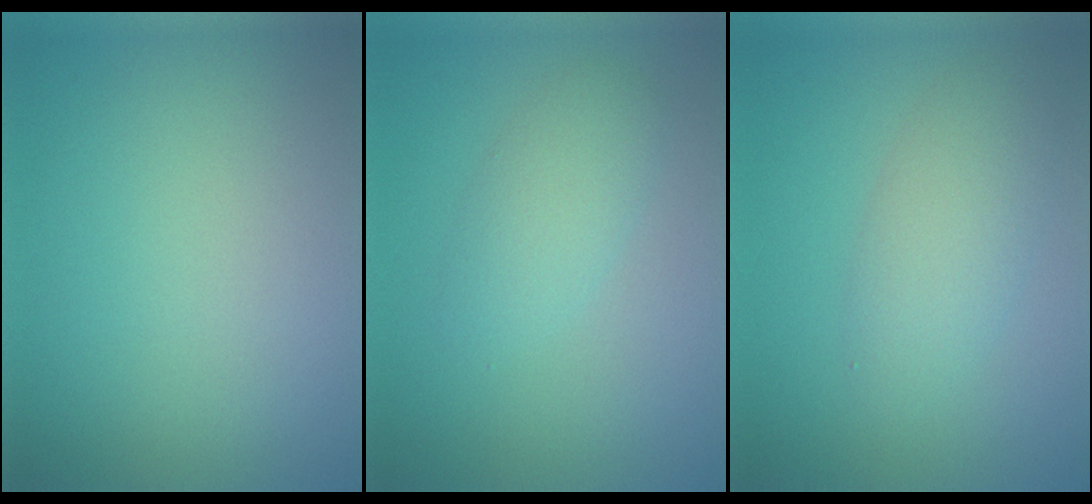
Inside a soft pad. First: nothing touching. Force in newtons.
{"total": 2.5, "press": 2.5, "slide": 0.1}
{"total": 3.3, "press": 3.3, "slide": 0.2}